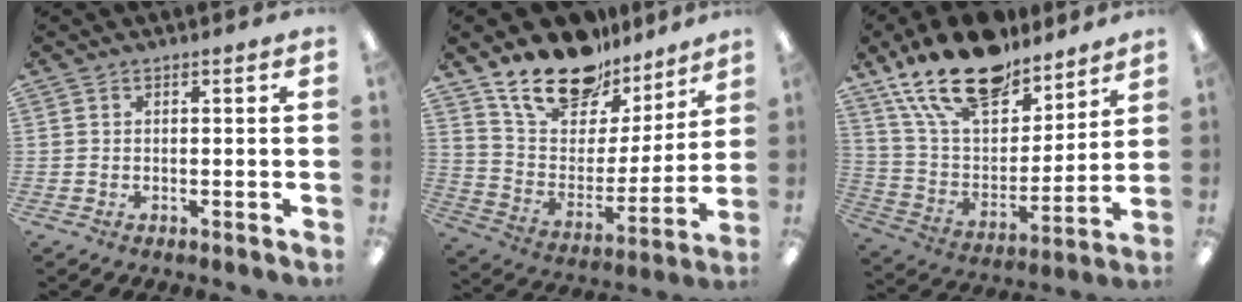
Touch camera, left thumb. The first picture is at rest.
{"total": 19.5, "force": [15.5, 9.3, 7.2], "torque": [-0.148, -0.102, 0.281]}
{"total": 21.2, "force": [15.9, 9.4, 10.3], "torque": [-0.195, -0.088, 0.285]}